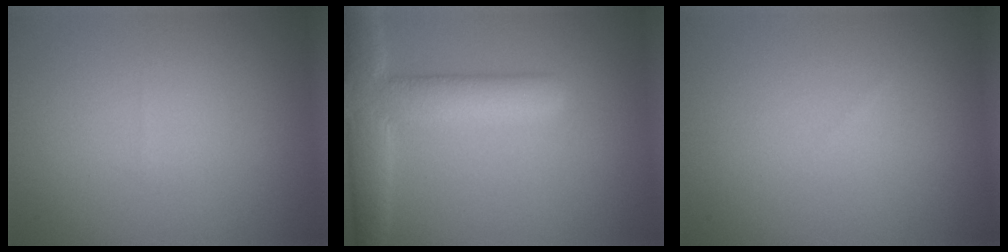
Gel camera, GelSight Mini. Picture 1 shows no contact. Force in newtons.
{"total": 5.9, "press": 5.9, "slide": 0.5}
{"total": 0.0}